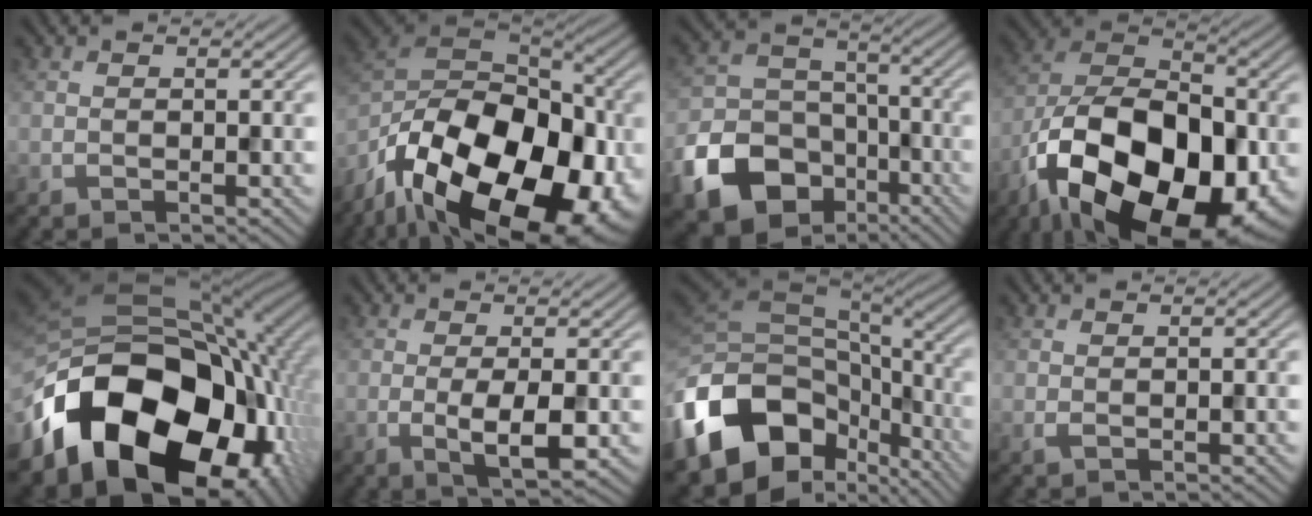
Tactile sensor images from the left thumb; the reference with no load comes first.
{"total": 21.8, "force": [-11.5, 11.9, 14.2], "torque": [-0.266, -0.032, -0.173]}
{"total": 15.1, "force": [-7.7, 11.1, 6.7], "torque": [-0.178, -0.041, -0.145]}
{"total": 21.1, "force": [-9.5, 12.1, 14.5], "torque": [-0.273, -0.028, -0.155]}
{"total": 21.6, "force": [-8.1, 14.3, 14.0], "torque": [-0.286, -0.062, -0.108]}
{"total": 4.4, "force": [-0.8, 1.4, 4.1], "torque": [-0.085, -0.009, -0.010]}
{"total": 16.7, "force": [-6.9, 11.6, 9.8], "torque": [-0.243, -0.039, -0.106]}
{"total": 0.7, "force": [0.2, 0.4, 0.5], "torque": [-0.015, 0.001, 0.009]}